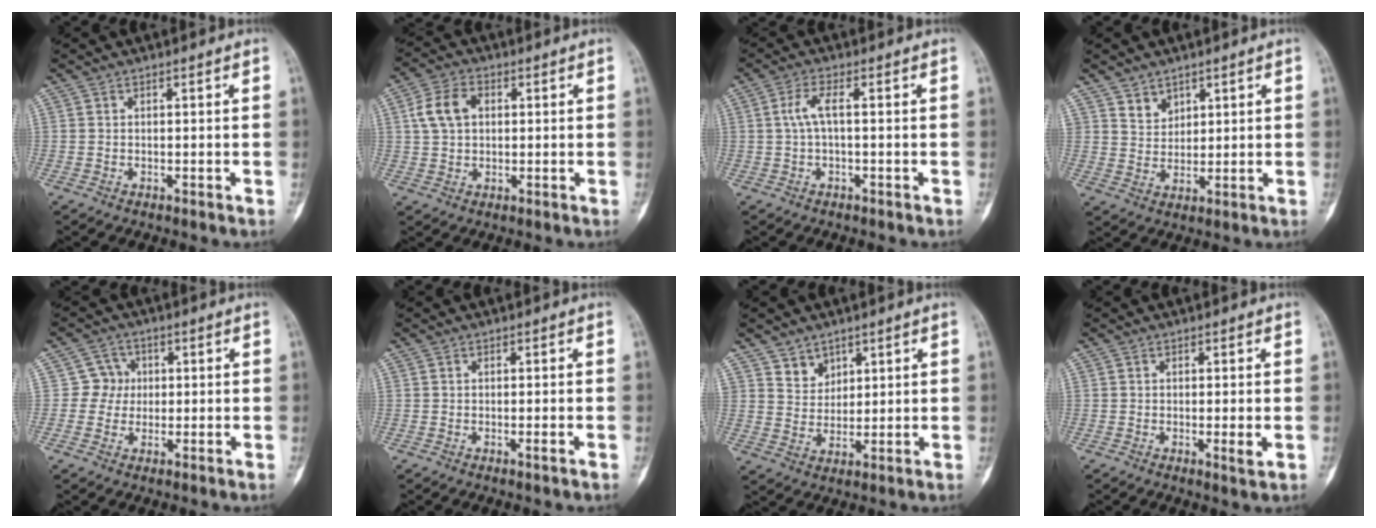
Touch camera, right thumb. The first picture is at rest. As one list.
[{"total": 7.2, "force": [1.6, 5.0, 4.9], "torque": [-0.092, 0.014, 0.027]}, {"total": 3.5, "force": [0.1, 0.9, 3.4], "torque": [-0.080, 0.011, -0.001]}, {"total": 4.1, "force": [2.9, 2.8, 0.8], "torque": [0.009, -0.024, 0.059]}, {"total": 4.4, "force": [0.3, 4.3, 0.5], "torque": [0.027, 0.010, -0.002]}, {"total": 1.1, "force": [-0.4, 0.0, 1.0], "torque": [-0.016, 0.000, -0.004]}, {"total": 4.7, "force": [3.3, 3.3, 0.6], "torque": [0.017, -0.027, 0.066]}, {"total": 2.4, "force": [-0.3, 0.2, 2.3], "torque": [-0.040, -0.009, -0.006]}]